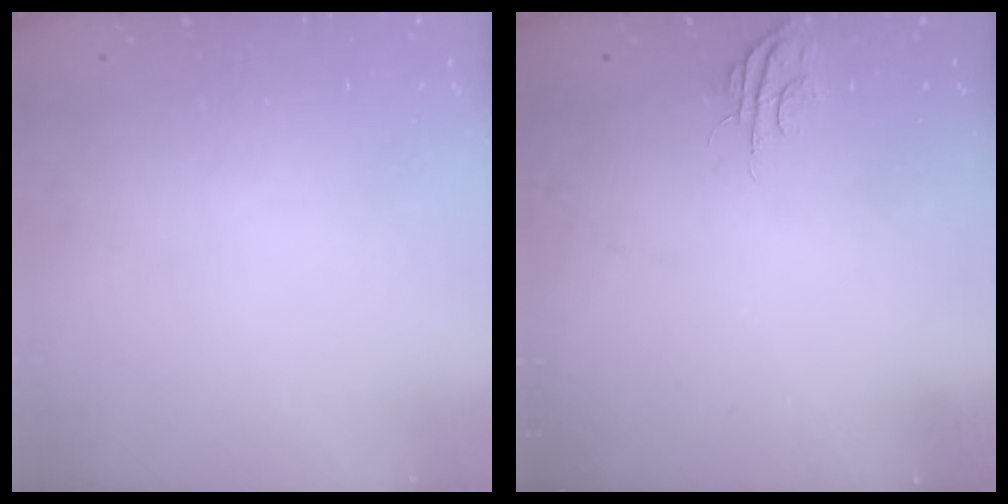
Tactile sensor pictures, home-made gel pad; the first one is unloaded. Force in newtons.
{"total": 4.5, "press": 4.5, "slide": 0.5}